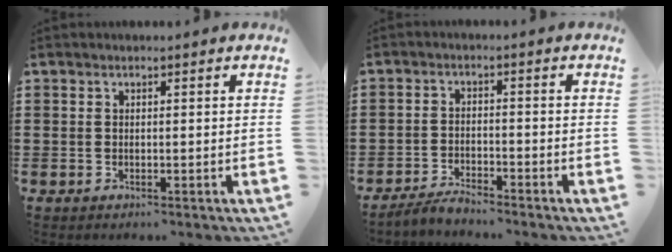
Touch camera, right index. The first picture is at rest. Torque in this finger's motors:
{"motor_torque": [0.39, 0.33, 0.09, 0.03]}